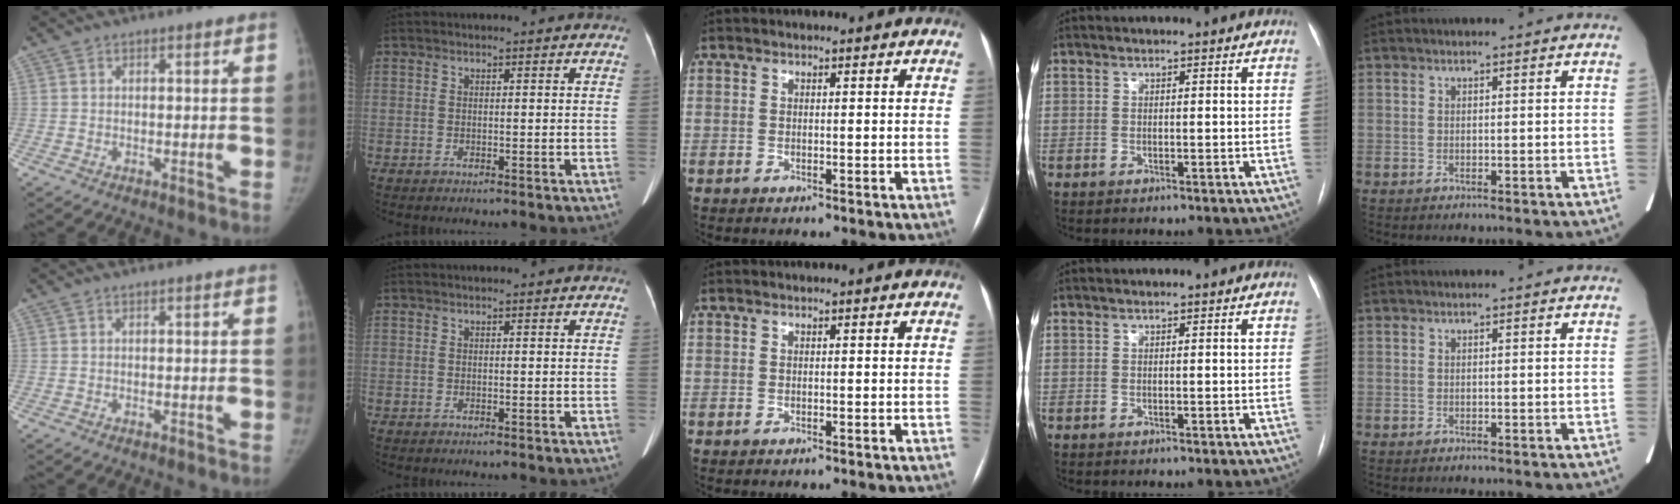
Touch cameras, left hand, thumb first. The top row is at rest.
{}